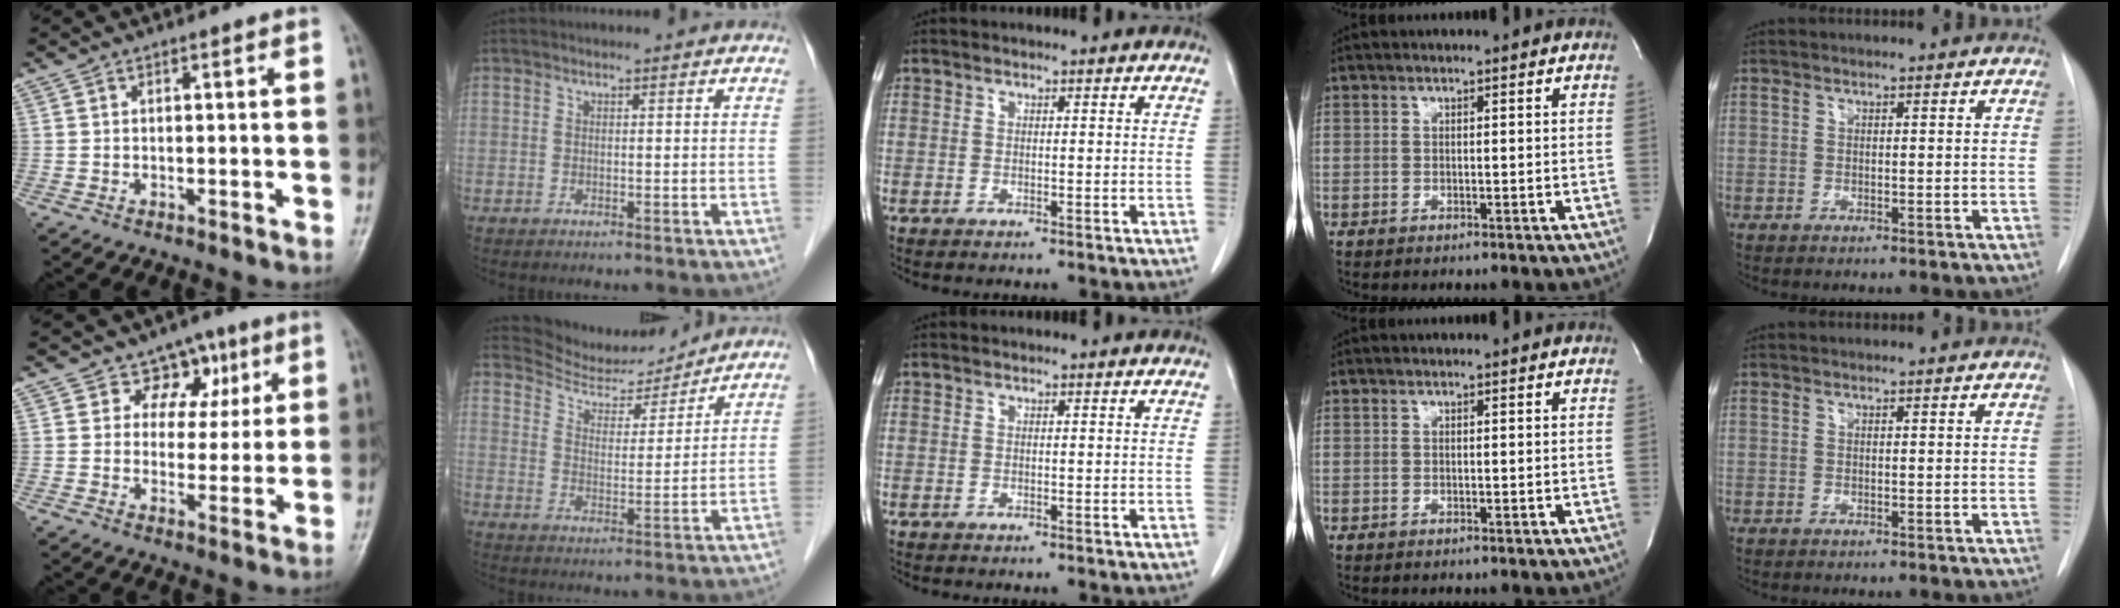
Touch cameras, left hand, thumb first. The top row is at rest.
{"thumb": {"total": 7.4, "force": [3.8, 5.9, 2.2], "torque": [0.015, -0.009, 0.052]}, "index": {"total": 8.7, "force": [8.6, 1.3, 0.2], "torque": [-0.010, -0.001, 0.147]}}